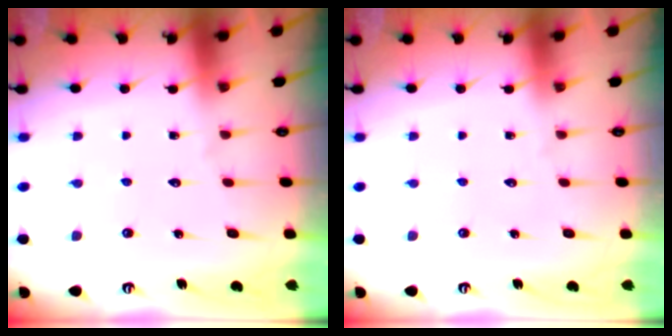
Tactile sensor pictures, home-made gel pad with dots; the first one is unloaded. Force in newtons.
{"total": 0.0}